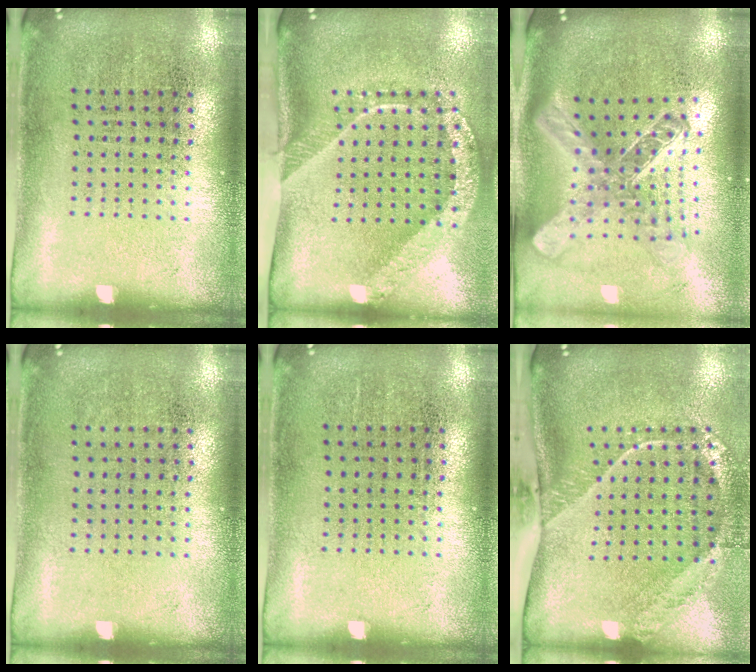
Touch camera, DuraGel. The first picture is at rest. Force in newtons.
{"total": 2.4, "press": 1.7, "slide": 1.7}
{"total": 2.6, "press": 1.9, "slide": 1.7}
{"total": 0.0}
{"total": 0.0}
{"total": 2.7, "press": 1.8, "slide": 2.0}